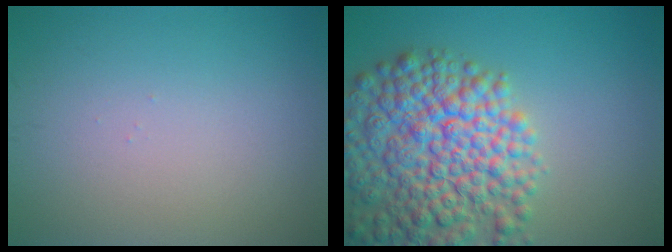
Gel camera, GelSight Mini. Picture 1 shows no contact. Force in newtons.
{"total": 10.3, "press": 10.3, "slide": 0.5}